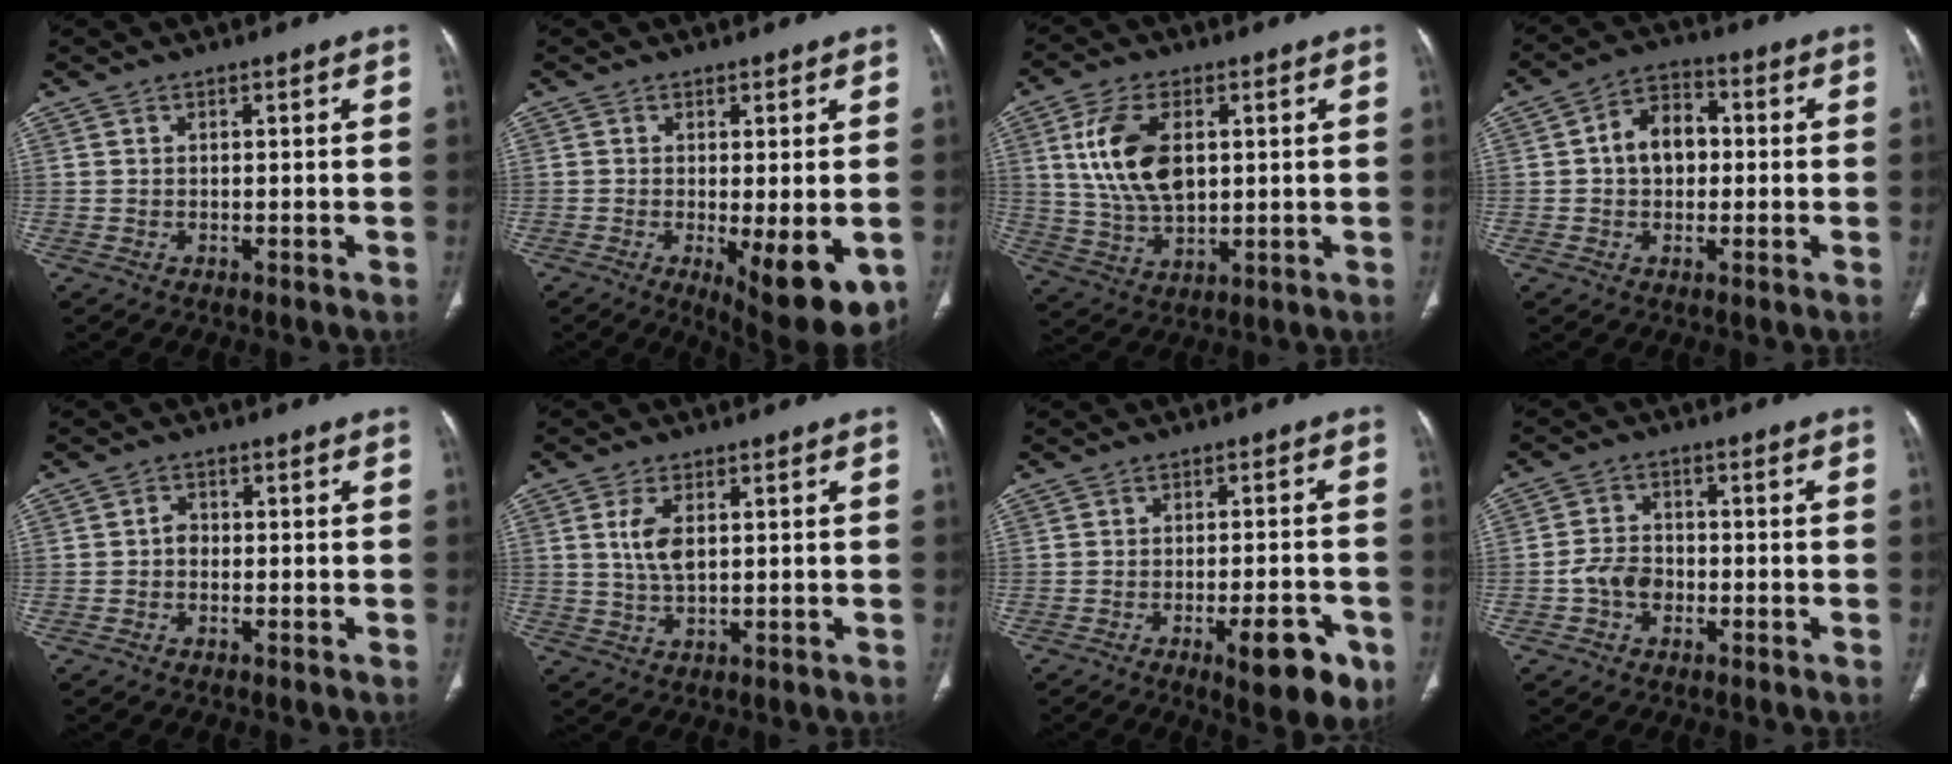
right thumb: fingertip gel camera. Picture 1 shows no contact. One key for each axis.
{"total": 11.2, "fx": -3.1, "fy": 3.6, "fz": 10.1, "tx": -0.134, "ty": -0.024, "tz": -0.034}
{"total": 12.9, "fx": 2.7, "fy": 7.6, "fz": 10.1, "tx": -0.186, "ty": -0.008, "tz": 0.058}
{"total": 8.4, "fx": 0.5, "fy": 6.0, "fz": 5.8, "tx": -0.074, "ty": 0.022, "tz": -0.001}
{"total": 1.9, "fx": -0.4, "fy": 1.5, "fz": 1.0, "tx": -0.004, "ty": 0.007, "tz": -0.012}
{"total": 5.3, "fx": 1.3, "fy": 2.7, "fz": 4.4, "tx": -0.092, "ty": -0.006, "tz": 0.028}
{"total": 10.2, "fx": -4.7, "fy": 3.2, "fz": 8.5, "tx": -0.098, "ty": 0.013, "tz": -0.058}
{"total": 5.4, "fx": -1.6, "fy": 4.2, "fz": 3.1, "tx": -0.041, "ty": 0.021, "tz": -0.034}